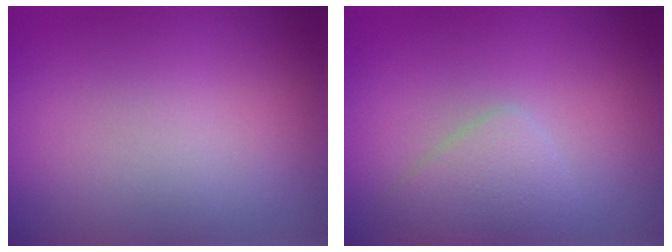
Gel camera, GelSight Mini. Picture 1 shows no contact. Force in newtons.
{"total": 2.4, "press": 2.4, "slide": 0.2}